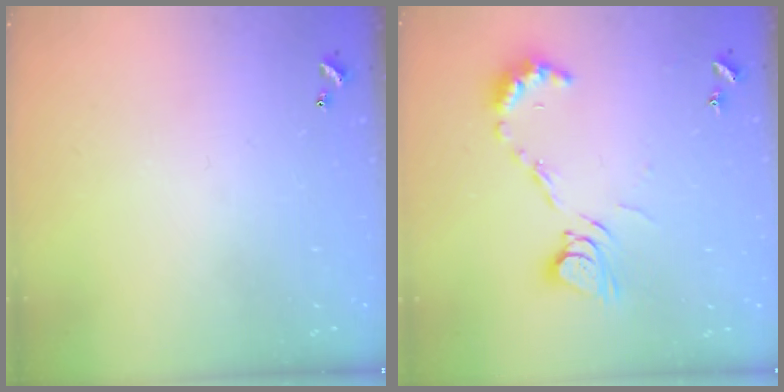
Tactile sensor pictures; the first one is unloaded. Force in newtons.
{"total": 9.3, "press": 9.3, "slide": 0.3}